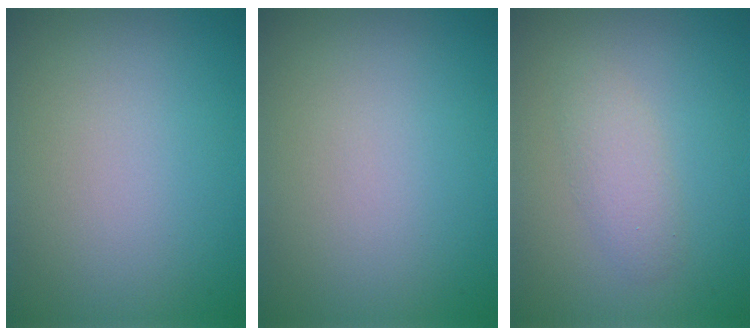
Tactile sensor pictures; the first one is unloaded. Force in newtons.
{"total": 0.0}
{"total": 1.9, "press": 1.9, "slide": 0.0}